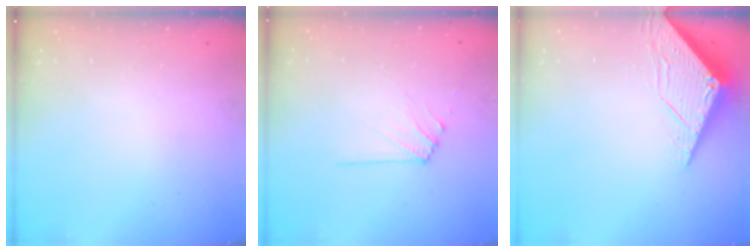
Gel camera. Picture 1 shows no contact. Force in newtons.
{"total": 6.2, "press": 6.2, "slide": 0.9}
{"total": 6.2, "press": 6.2, "slide": 0.5}